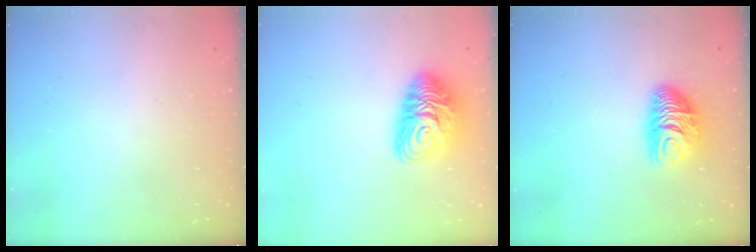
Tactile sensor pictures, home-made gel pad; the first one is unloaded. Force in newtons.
{"total": 11.7, "press": 11.7, "slide": 1.0}
{"total": 9.5, "press": 9.5, "slide": 0.6}